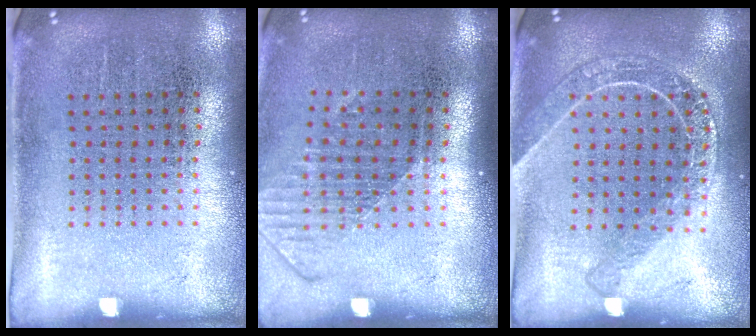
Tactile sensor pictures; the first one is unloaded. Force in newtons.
{"total": 1.6, "press": 1.2, "slide": 1.0}
{"total": 1.8, "press": 1.6, "slide": 0.7}